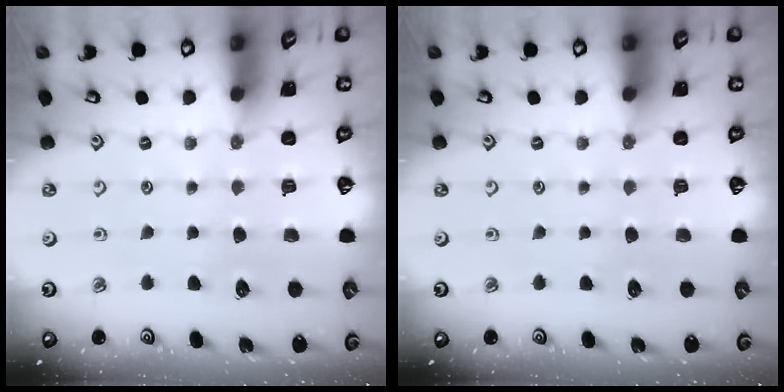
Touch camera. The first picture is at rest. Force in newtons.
{"total": 0.0}